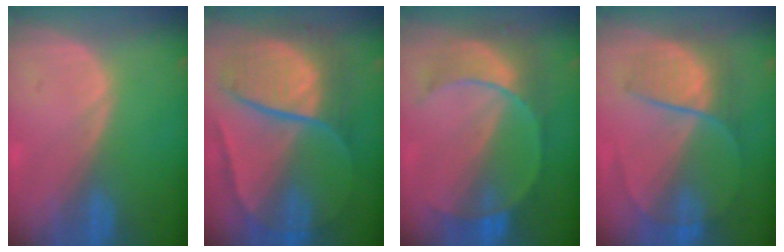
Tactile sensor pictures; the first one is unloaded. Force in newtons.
{"total": 10.8, "press": 10.7, "slide": 1.1}
{"total": 7.7, "press": 7.7, "slide": 0.7}
{"total": 6.9, "press": 6.6, "slide": 1.7}